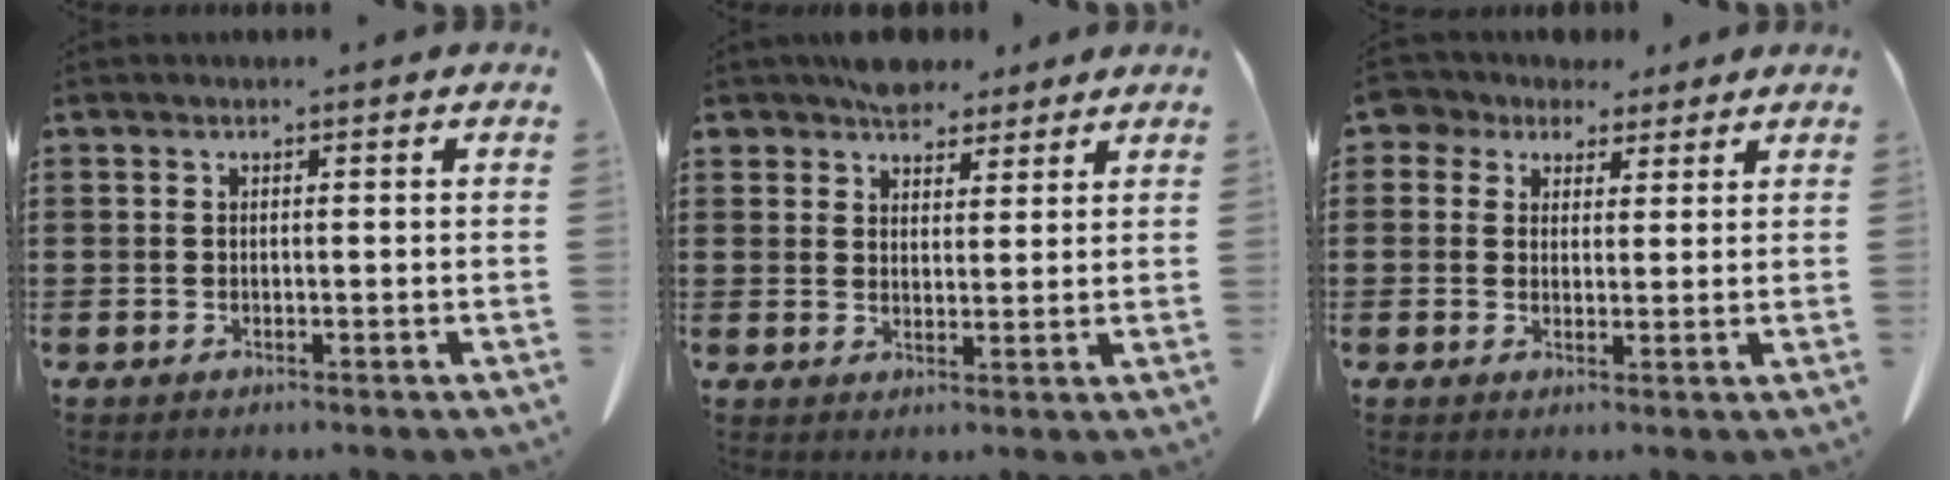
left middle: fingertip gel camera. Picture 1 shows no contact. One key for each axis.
{"total": 5.4, "fx": 4.6, "fy": 2.6, "fz": 1.0, "tx": -0.029, "ty": -0.004, "tz": 0.089}
{"total": 4.5, "fx": 3.2, "fy": 2.9, "fz": 1.1, "tx": -0.032, "ty": 0.003, "tz": 0.057}